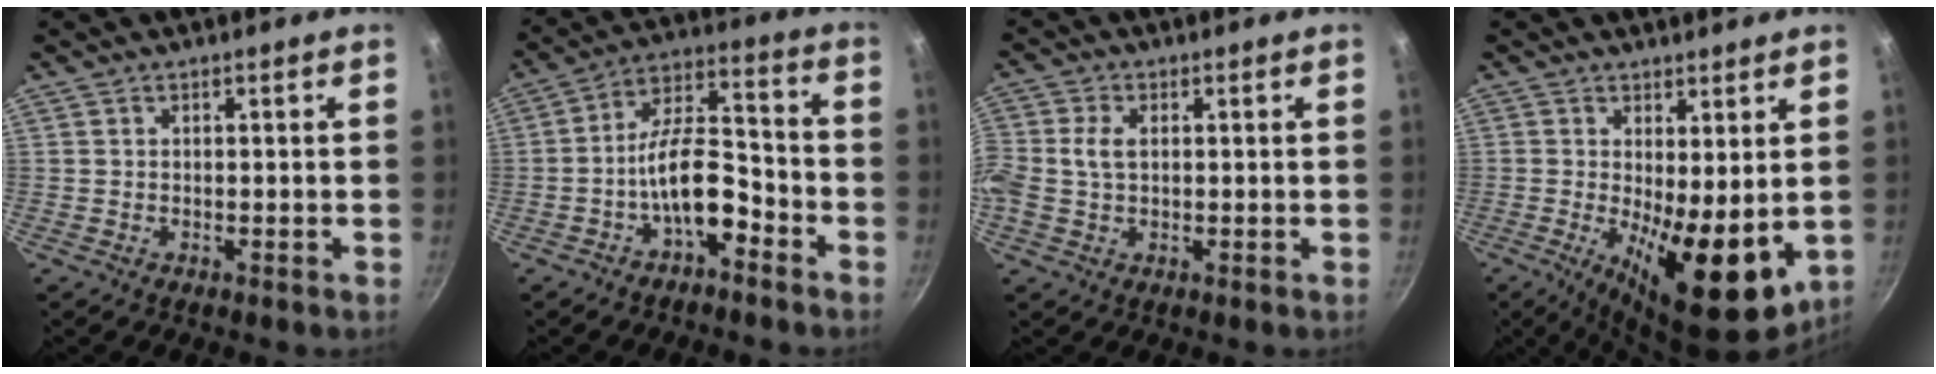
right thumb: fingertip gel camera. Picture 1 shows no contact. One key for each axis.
{"total": 11.0, "fx": -5.1, "fy": 5.0, "fz": 8.4, "tx": -0.123, "ty": 0.060, "tz": -0.091}
{"total": 5.1, "fx": 0.4, "fy": 3.4, "fz": 3.8, "tx": -0.078, "ty": 0.010, "tz": 0.002}
{"total": 13.1, "fx": -0.8, "fy": 4.9, "fz": 12.1, "tx": -0.156, "ty": -0.020, "tz": 0.000}